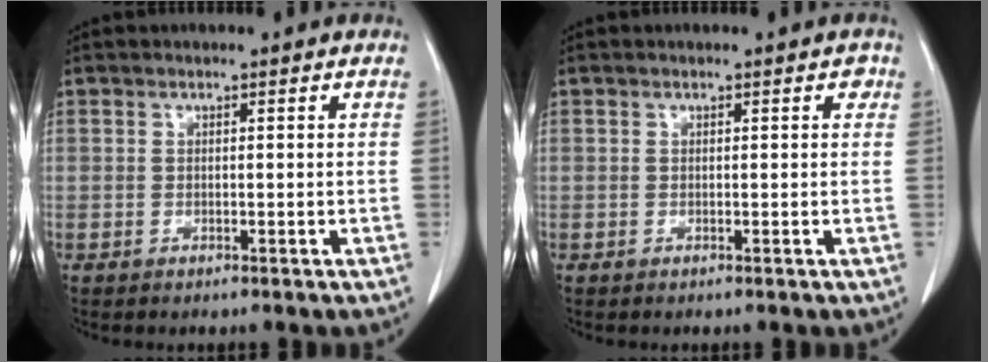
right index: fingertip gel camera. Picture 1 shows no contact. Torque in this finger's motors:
{"motor_torque": [0.13, -0.03, 0.07, 0.00]}